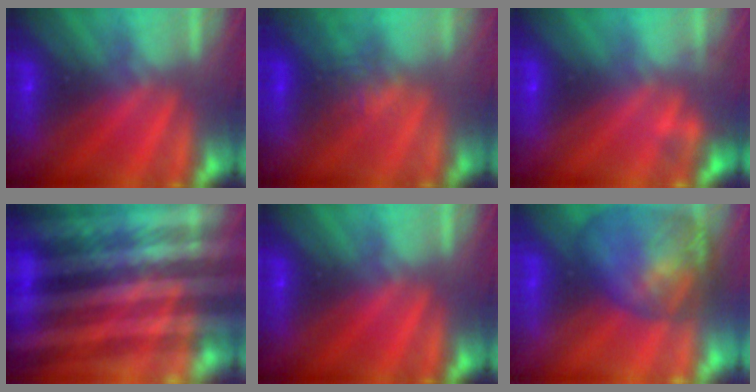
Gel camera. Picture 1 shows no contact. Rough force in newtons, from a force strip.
{"total": 2.6}
{"total": 2.2}
{"total": 8.3}
{"total": 0.0}
{"total": 7.6}